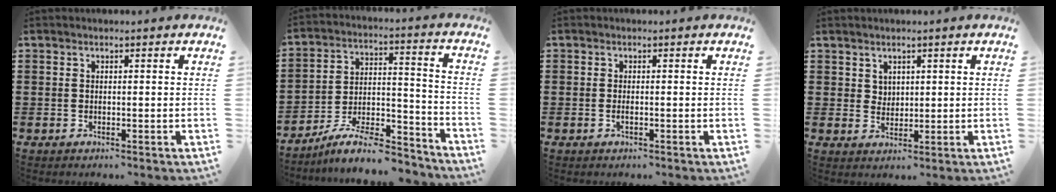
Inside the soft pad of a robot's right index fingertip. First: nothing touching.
{"total": 9.9, "force": [-8.6, 2.1, 4.4], "torque": [-0.072, 0.021, -0.164]}
{"total": 0.6, "force": [-0.2, 0.1, 0.6], "torque": [-0.011, -0.006, -0.003]}
{"total": 2.2, "force": [1.6, 1.5, 0.2], "torque": [-0.009, 0.006, 0.030]}